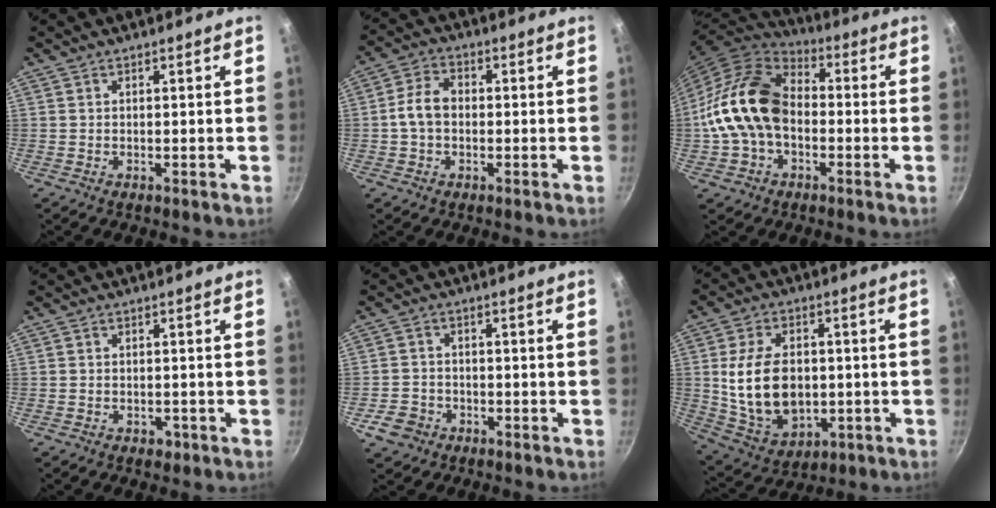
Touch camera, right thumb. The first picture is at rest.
{"total": 6.0, "force": [-0.5, 4.4, 4.2], "torque": [-0.069, 0.024, -0.018]}
{"total": 18.2, "force": [-1.7, 12.9, 12.7], "torque": [-0.214, 0.044, -0.043]}
{"total": 1.9, "force": [-0.9, 1.4, 0.8], "torque": [-0.008, 0.007, -0.008]}
{"total": 5.1, "force": [-2.6, 4.1, 1.6], "torque": [-0.023, 0.027, -0.044]}
{"total": 16.2, "force": [-0.5, 11.1, 11.9], "torque": [-0.197, 0.004, 0.009]}